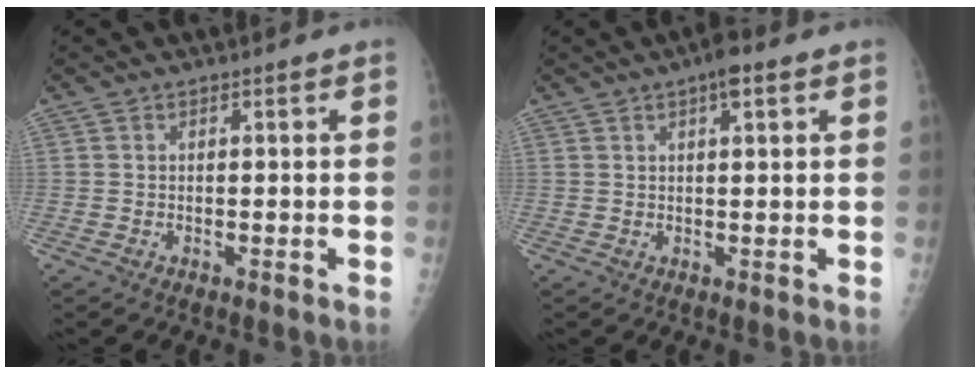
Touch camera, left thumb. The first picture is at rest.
{"total": 3.7, "force": [1.9, 1.1, 3.0], "torque": [-0.042, 0.000, 0.025]}